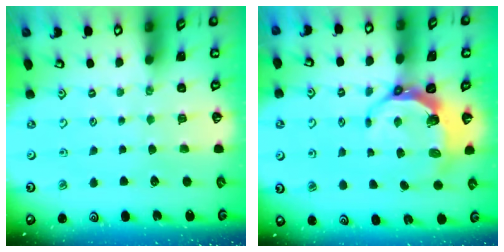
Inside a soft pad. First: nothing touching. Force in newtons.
{"total": 7.0, "press": 5.5, "slide": 4.3}